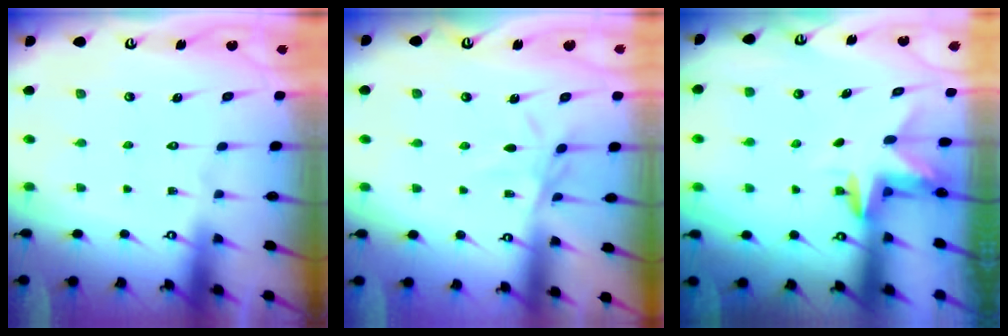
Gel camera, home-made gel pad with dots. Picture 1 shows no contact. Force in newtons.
{"total": 5.2, "press": 5.2, "slide": 0.6}
{"total": 3.0, "press": 3.0, "slide": 0.2}